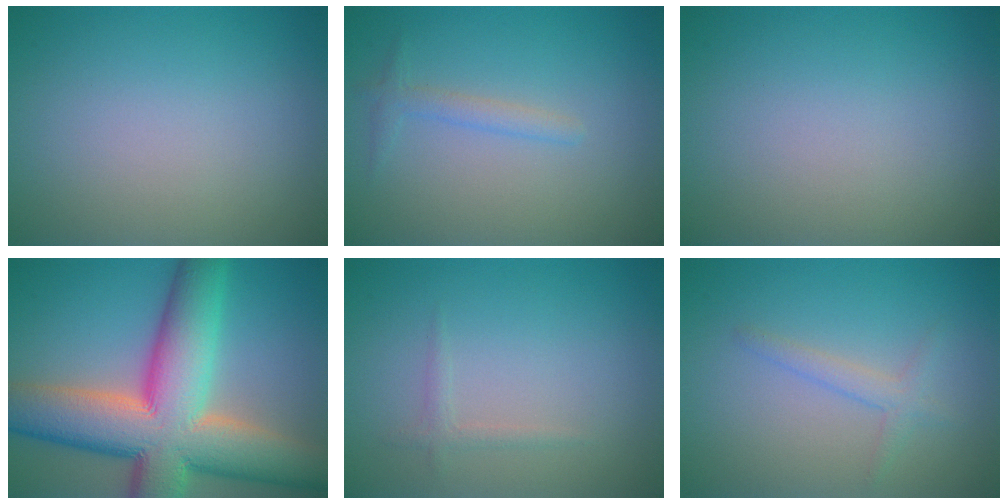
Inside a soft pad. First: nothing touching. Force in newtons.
{"total": 1.4, "press": 1.4, "slide": 0.0}
{"total": 0.0}
{"total": 14.5, "press": 14.5, "slide": 1.0}
{"total": 0.9, "press": 0.9, "slide": 0.0}
{"total": 1.6, "press": 1.6, "slide": 0.1}